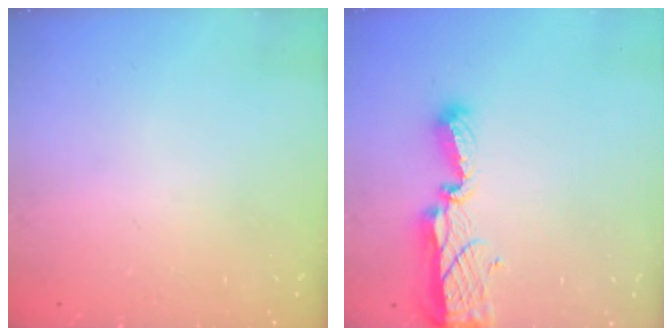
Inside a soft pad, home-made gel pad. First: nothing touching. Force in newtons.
{"total": 8.7, "press": 8.6, "slide": 0.8}